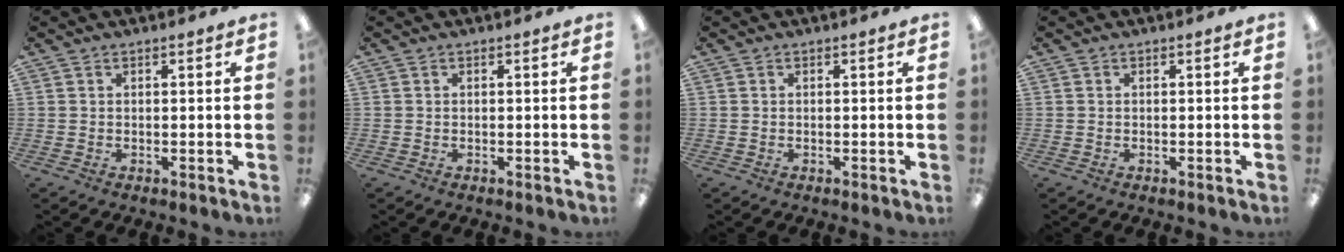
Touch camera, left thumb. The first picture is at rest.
{"total": 0.0}
{"total": 0.0}
{"total": 0.0}